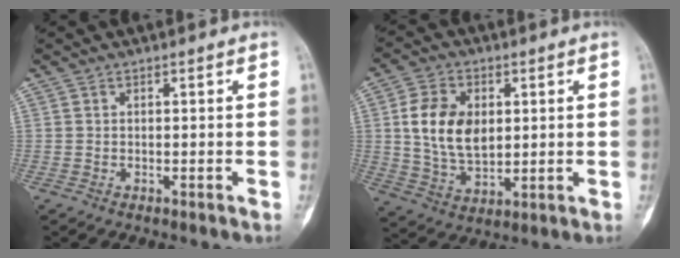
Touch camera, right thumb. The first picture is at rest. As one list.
[{"total": 12.1, "force": [2.2, 7.9, 8.9], "torque": [-0.147, -0.012, 0.045]}]